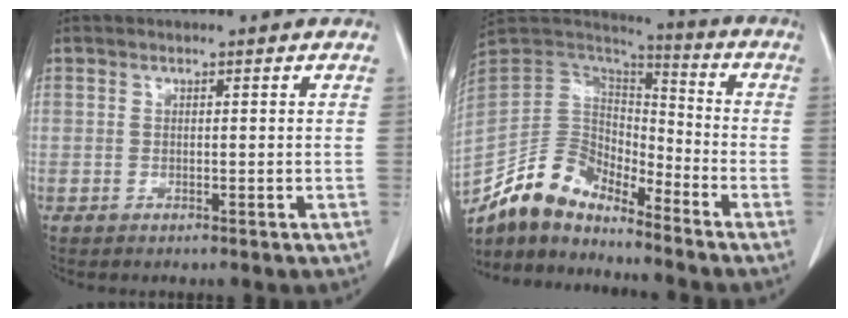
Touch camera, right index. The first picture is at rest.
{"total": 12.7, "force": [-11.3, 4.5, 3.8], "torque": [-0.076, 0.036, -0.220]}